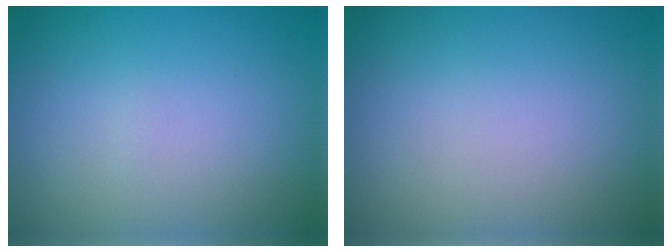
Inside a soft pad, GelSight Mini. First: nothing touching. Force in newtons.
{"total": 0.0}